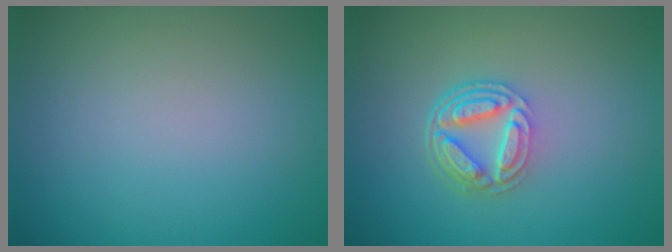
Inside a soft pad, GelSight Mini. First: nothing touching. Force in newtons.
{"total": 4.5, "press": 3.3, "slide": 3.0}